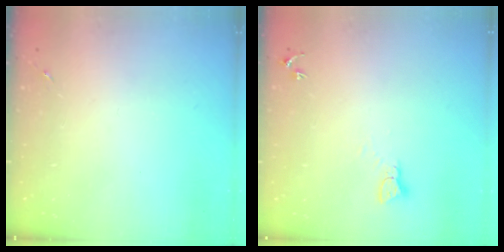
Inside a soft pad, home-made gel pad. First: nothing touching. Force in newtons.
{"total": 2.3, "press": 2.3, "slide": 0.2}